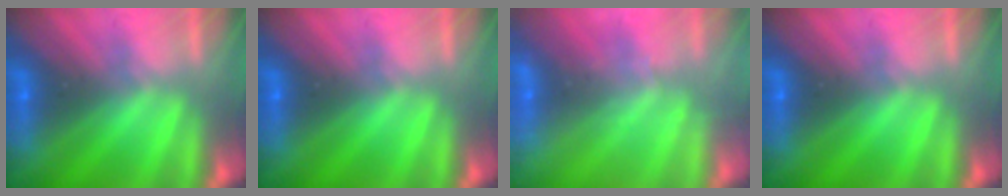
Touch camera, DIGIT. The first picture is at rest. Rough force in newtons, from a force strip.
{"total": 0.0}
{"total": 2.2}
{"total": 0.0}